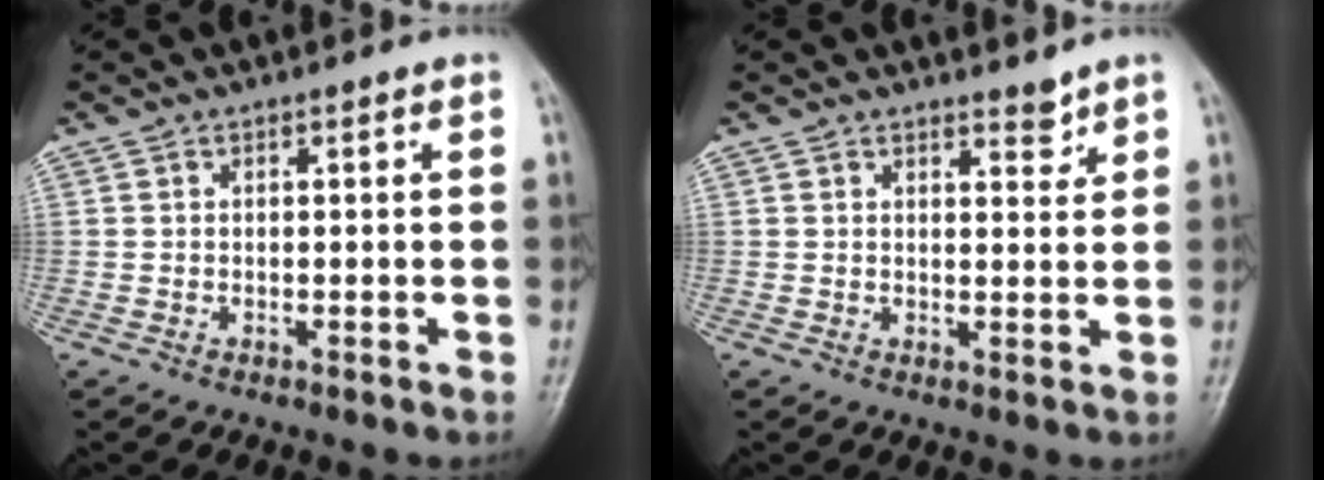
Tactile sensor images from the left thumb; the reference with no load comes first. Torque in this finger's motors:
{"motor_torque": [-0.13, 0.02, -0.27, -0.20, 0.02]}